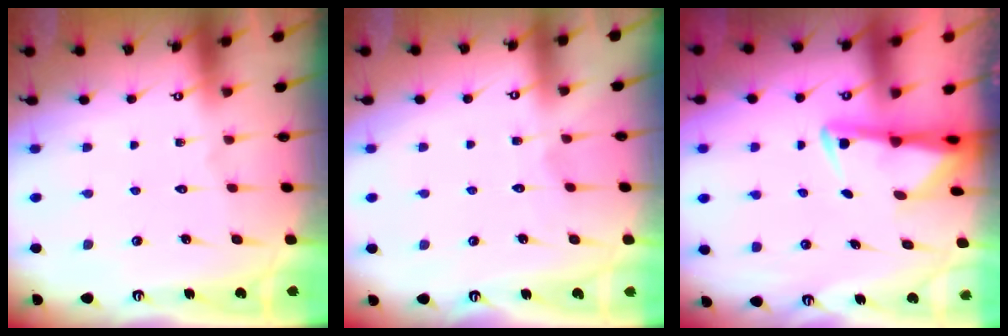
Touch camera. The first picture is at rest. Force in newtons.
{"total": 2.8, "press": 2.8, "slide": 0.3}
{"total": 3.1, "press": 3.0, "slide": 0.6}